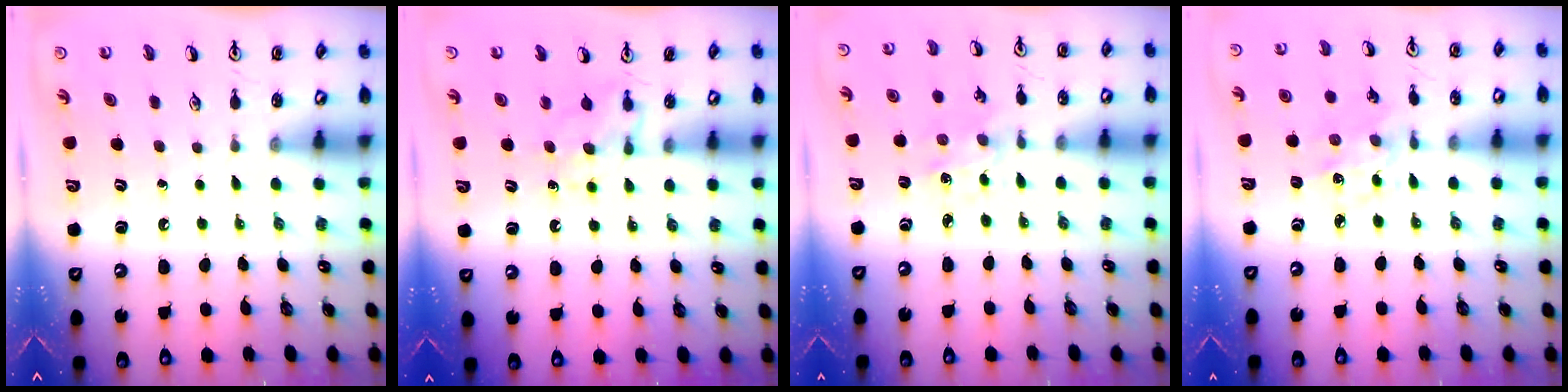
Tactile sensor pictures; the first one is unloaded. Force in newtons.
{"total": 6.1, "press": 6.1, "slide": 0.4}
{"total": 1.4, "press": 1.4, "slide": 0.3}
{"total": 3.9, "press": 3.7, "slide": 1.4}